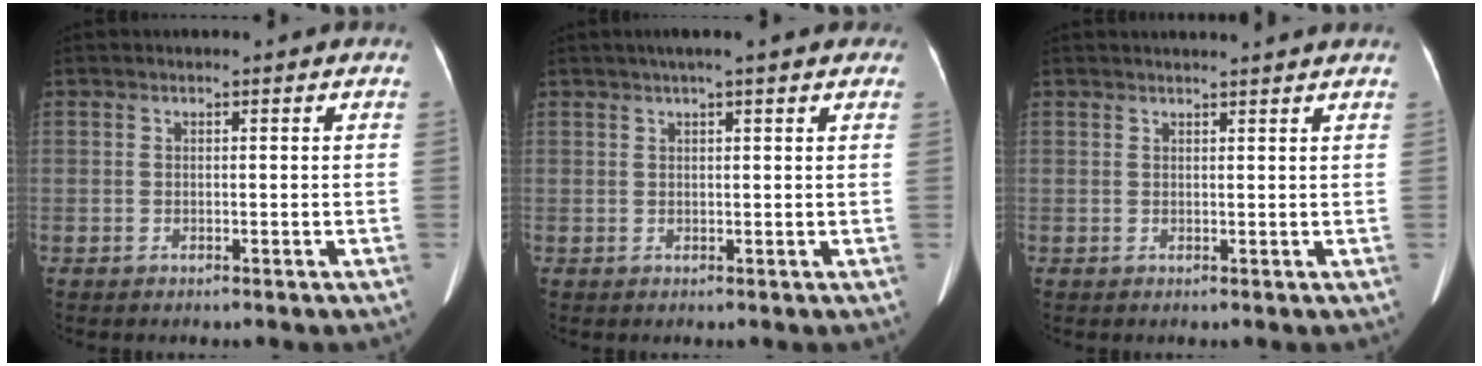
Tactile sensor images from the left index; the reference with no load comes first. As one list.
[{"total": 6.9, "force": [5.2, 0.9, 4.5], "torque": [-0.058, 0.032, 0.063]}, {"total": 5.0, "force": [4.8, -0.4, 1.5], "torque": [-0.018, 0.019, 0.053]}]